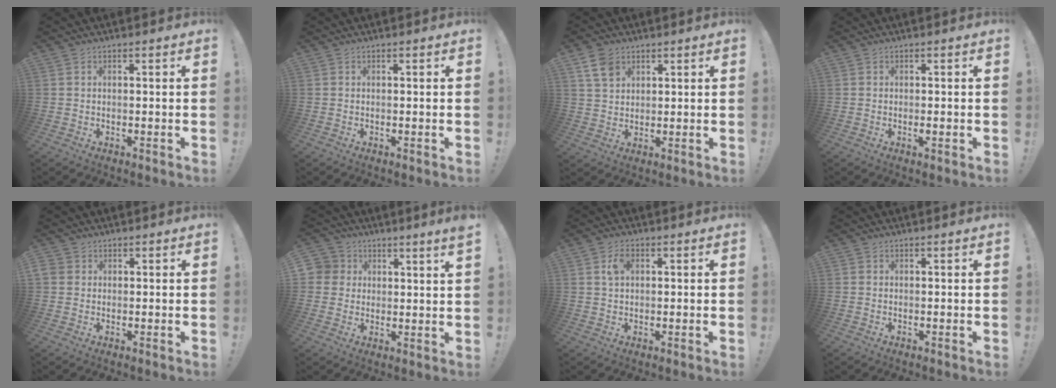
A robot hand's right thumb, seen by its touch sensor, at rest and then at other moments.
{"total": 0.0}
{"total": 7.1, "force": [3.9, 4.9, 3.3], "torque": [-0.054, -0.011, 0.077]}
{"total": 1.1, "force": [-0.2, 0.2, 1.1], "torque": [-0.014, -0.003, -0.004]}
{"total": 2.5, "force": [1.1, 2.1, 0.6], "torque": [-0.009, -0.001, 0.022]}
{"total": 4.3, "force": [3.2, 2.5, 1.3], "torque": [-0.027, -0.021, 0.061]}
{"total": 3.9, "force": [1.4, 2.4, 2.7], "torque": [-0.048, 0.003, 0.023]}
{"total": 0.0}